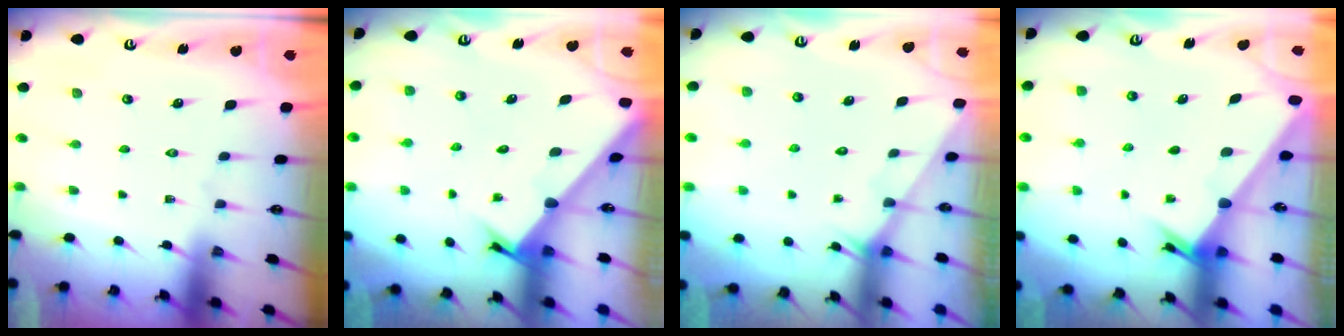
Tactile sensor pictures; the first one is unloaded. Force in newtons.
{"total": 1.9, "press": 1.9, "slide": 0.2}
{"total": 1.3, "press": 1.3, "slide": 0.1}
{"total": 2.3, "press": 2.3, "slide": 0.3}